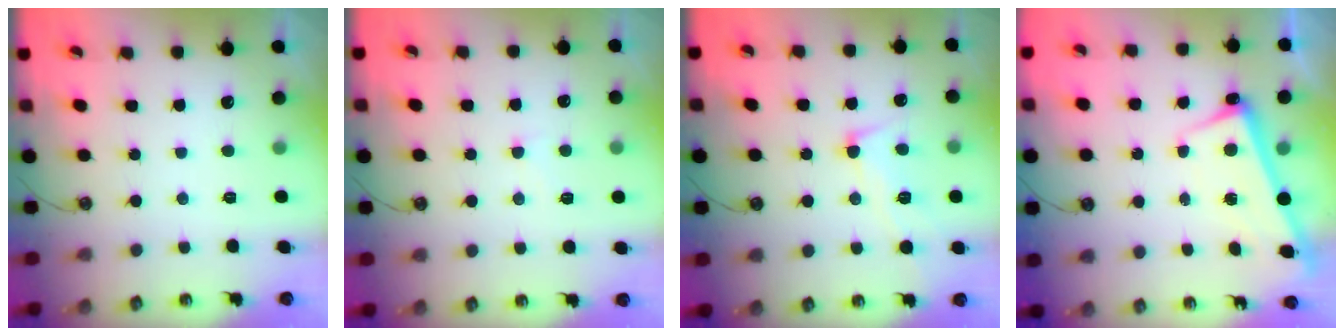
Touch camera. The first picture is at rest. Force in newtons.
{"total": 1.6, "press": 1.4, "slide": 0.7}
{"total": 4.6, "press": 4.5, "slide": 0.7}
{"total": 2.4, "press": 2.3, "slide": 0.5}